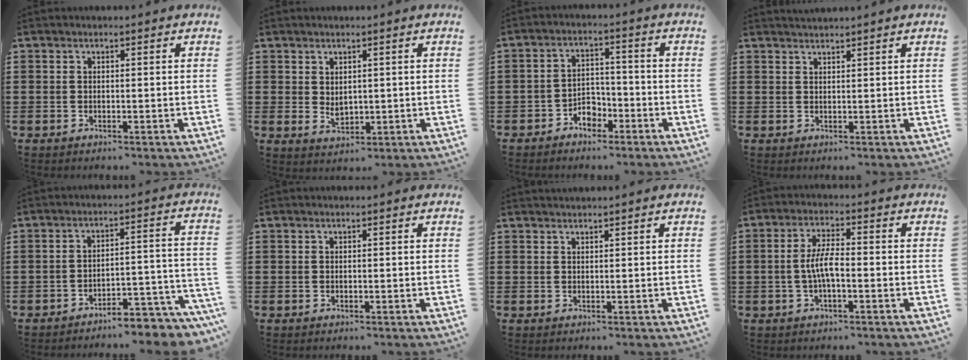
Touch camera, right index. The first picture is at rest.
{"total": 2.2, "force": [0.9, 1.5, 1.3], "torque": [-0.027, 0.003, 0.018]}
{"total": 3.7, "force": [-2.8, 2.2, 1.1], "torque": [-0.025, 0.010, -0.056]}
{"total": 1.2, "force": [1.1, -0.1, -0.1], "torque": [0.001, 0.000, 0.023]}
{"total": 5.2, "force": [-4.9, 0.2, 1.4], "torque": [-0.023, -0.001, -0.099]}
{"total": 0.0}
{"total": 0.8, "force": [0.8, -0.1, -0.1], "torque": [-0.001, 0.000, 0.015]}
{"total": 5.0, "force": [-0.9, 1.4, 4.8], "torque": [-0.106, -0.002, -0.024]}